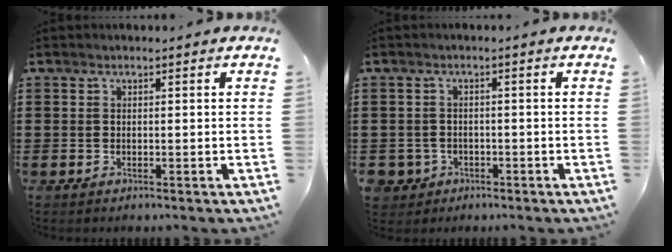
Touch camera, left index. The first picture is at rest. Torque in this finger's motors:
{"motor_torque": [0.36, 0.34, 0.00, 0.00]}